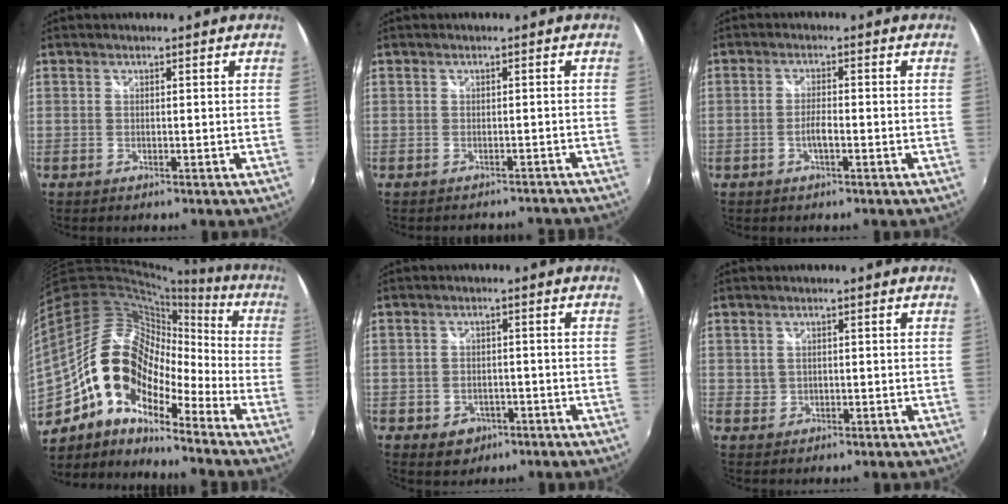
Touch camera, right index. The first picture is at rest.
{"total": 7.5, "force": [-6.7, 2.8, 1.8], "torque": [-0.028, 0.000, -0.076]}
{"total": 2.4, "force": [-1.1, 0.4, 2.1], "torque": [-0.044, 0.002, -0.021]}
{"total": 17.7, "force": [-9.5, 9.9, 11.1], "torque": [-0.202, 0.003, -0.192]}
{"total": 4.9, "force": [-2.2, 4.0, 1.8], "torque": [-0.045, 0.003, -0.021]}
{"total": 1.6, "force": [0.3, 1.5, 0.5], "torque": [-0.005, 0.002, 0.005]}